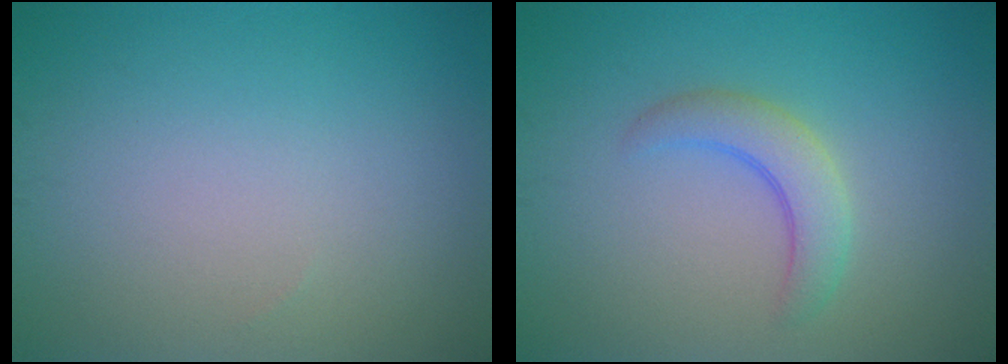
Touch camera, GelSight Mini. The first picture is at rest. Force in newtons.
{"total": 3.0, "press": 3.0, "slide": 0.3}